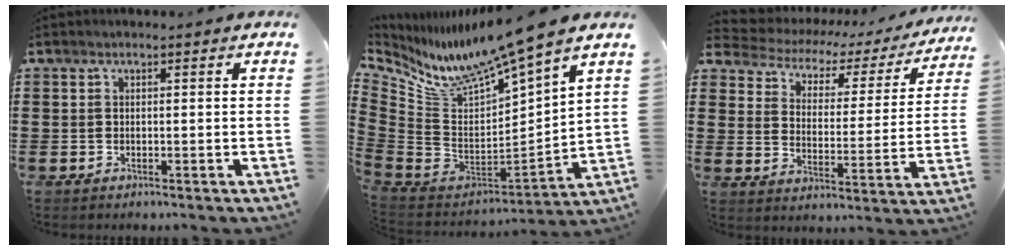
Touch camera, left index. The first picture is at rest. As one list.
[{"total": 9.8, "force": [8.7, -0.5, 4.5], "torque": [-0.118, -0.079, 0.139]}, {"total": 3.4, "force": [2.5, 1.9, 1.2], "torque": [-0.042, -0.021, 0.034]}]